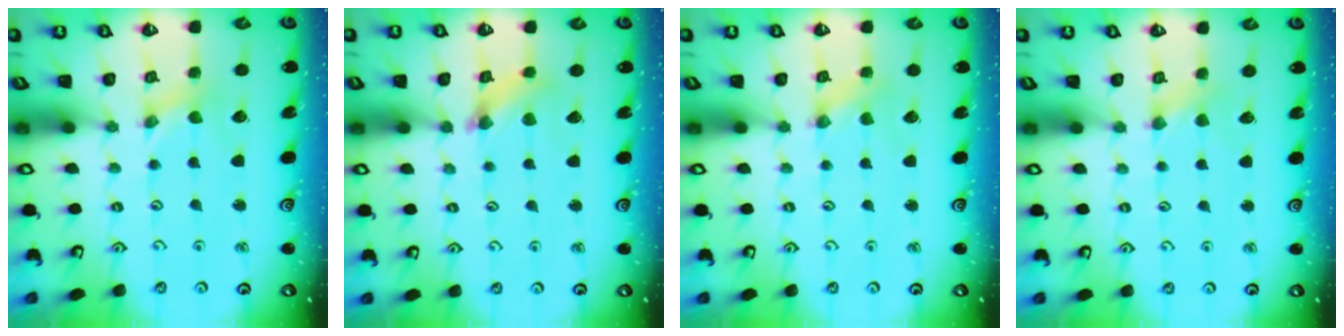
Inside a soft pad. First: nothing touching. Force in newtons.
{"total": 4.1, "press": 4.1, "slide": 0.5}
{"total": 0.9, "press": 0.9, "slide": 0.1}
{"total": 2.4, "press": 2.4, "slide": 0.4}